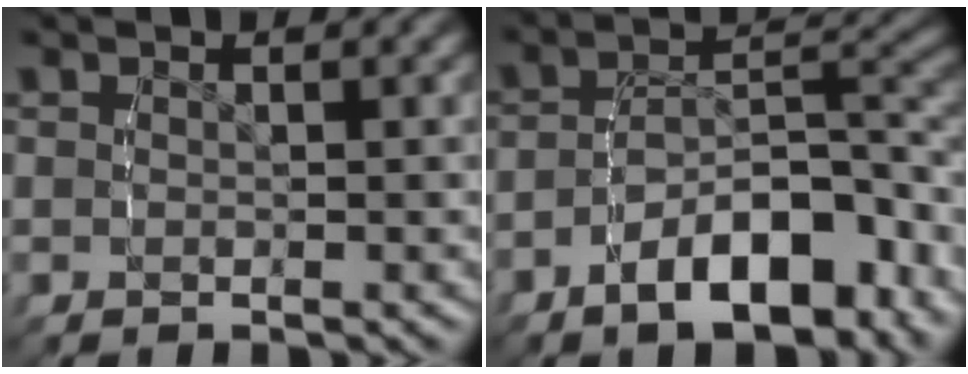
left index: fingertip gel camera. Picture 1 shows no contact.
{"total": 8.9, "force": [-4.5, 4.1, 6.5], "torque": [-0.073, -0.004, -0.068]}